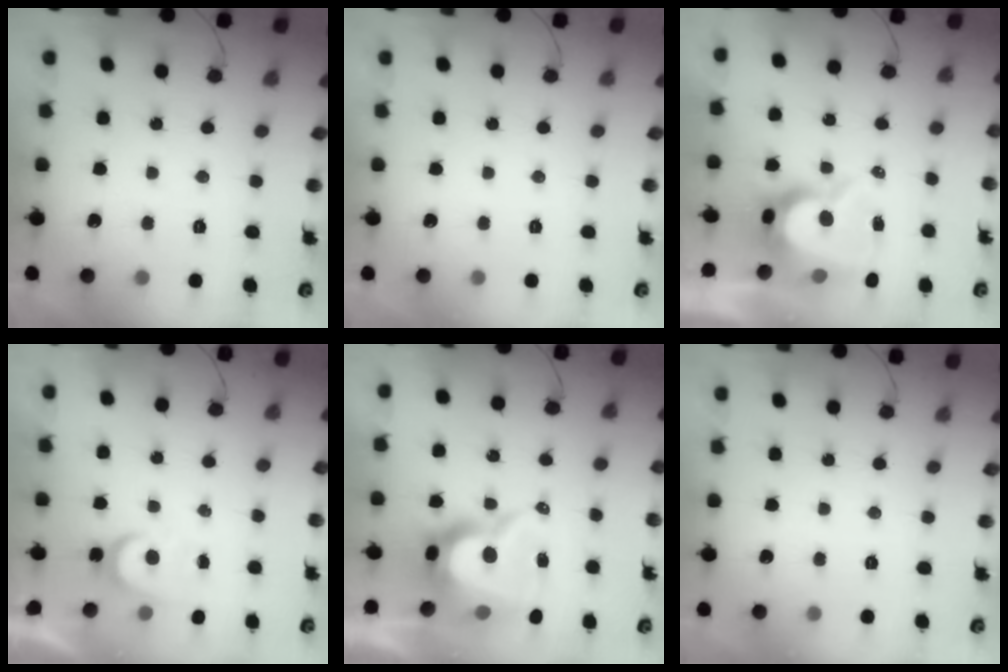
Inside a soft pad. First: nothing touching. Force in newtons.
{"total": 0.0}
{"total": 9.7, "press": 9.6, "slide": 0.8}
{"total": 3.7, "press": 3.7, "slide": 0.3}
{"total": 12.4, "press": 12.4, "slide": 0.9}
{"total": 0.0}